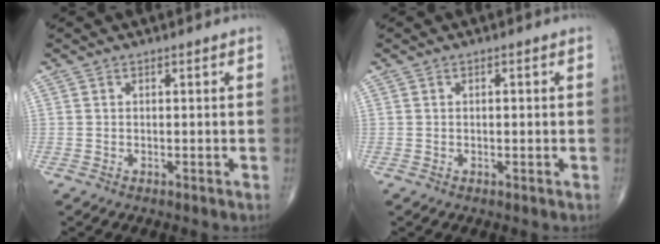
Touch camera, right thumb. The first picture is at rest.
{"total": 0.8, "force": [0.0, 0.3, 0.8], "torque": [-0.010, 0.000, 0.000]}